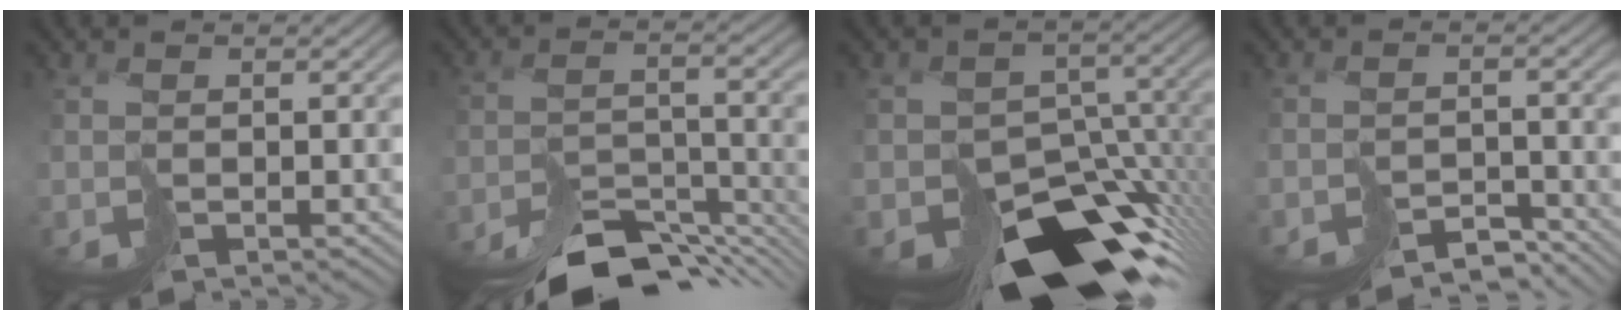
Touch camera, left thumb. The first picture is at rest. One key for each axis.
{"total": 9.3, "fx": -8.5, "fy": 2.0, "fz": 3.3, "tx": -0.038, "ty": 0.002, "tz": -0.136}
{"total": 14.8, "fx": -9.6, "fy": 8.3, "fz": 7.7, "tx": -0.122, "ty": -0.031, "tz": -0.130}
{"total": 5.5, "fx": -5.4, "fy": 1.3, "fz": 0.6, "tx": 0.002, "ty": -0.007, "tz": -0.078}